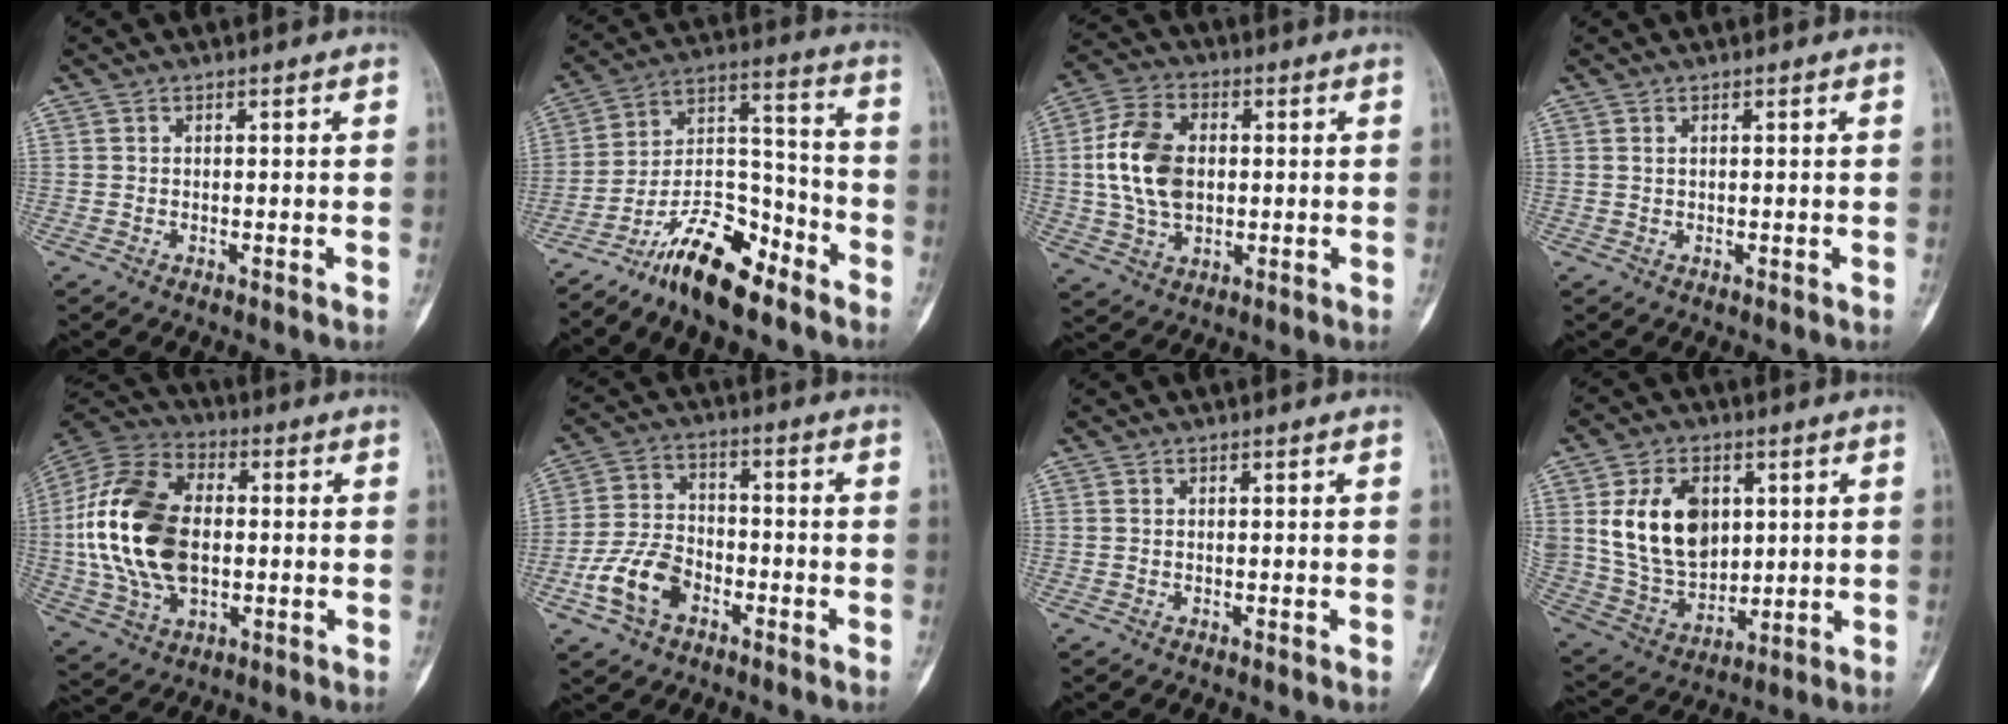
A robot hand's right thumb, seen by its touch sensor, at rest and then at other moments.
{"total": 14.8, "force": [-11.0, 4.9, 8.5], "torque": [-0.130, 0.093, -0.202]}
{"total": 12.7, "force": [0.7, 8.5, 9.4], "torque": [-0.172, 0.010, 0.014]}
{"total": 0.5, "force": [0.2, 0.3, 0.4], "torque": [-0.010, 0.005, 0.006]}
{"total": 21.9, "force": [-0.1, 13.8, 17.0], "torque": [-0.335, 0.009, 0.002]}
{"total": 10.4, "force": [-4.6, 6.8, 6.3], "torque": [-0.119, 0.030, -0.088]}
{"total": 0.0}
{"total": 16.6, "force": [4.2, 11.4, 11.2], "torque": [-0.171, -0.016, 0.096]}